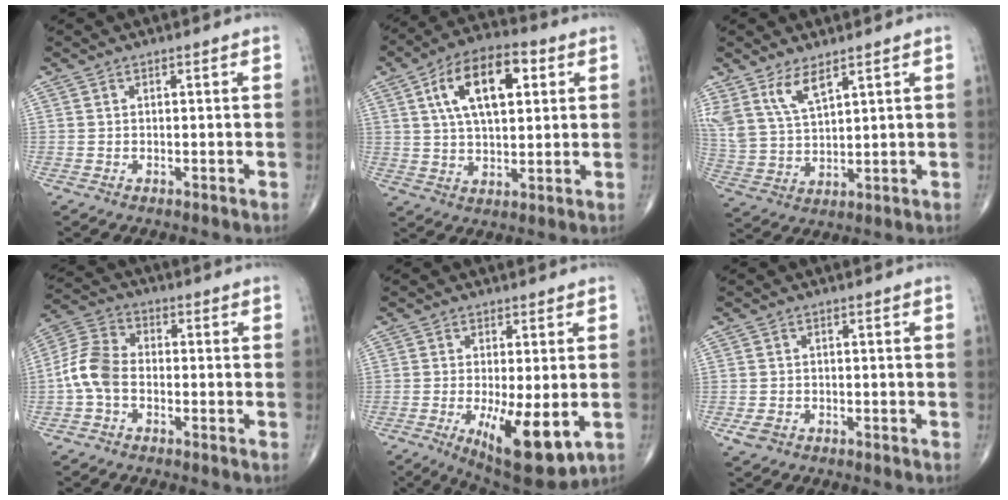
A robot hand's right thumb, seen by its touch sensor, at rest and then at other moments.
{"total": 15.1, "force": [4.7, 7.4, 12.2], "torque": [-0.196, 0.006, 0.076]}
{"total": 8.2, "force": [5.3, 3.1, 5.4], "torque": [-0.106, -0.024, 0.116]}
{"total": 8.0, "force": [-1.7, 5.4, 5.7], "torque": [-0.113, 0.025, -0.049]}
{"total": 11.9, "force": [-3.0, 3.8, 10.8], "torque": [-0.173, -0.027, -0.036]}
{"total": 2.3, "force": [-1.1, 1.8, 1.1], "torque": [-0.020, 0.003, -0.016]}